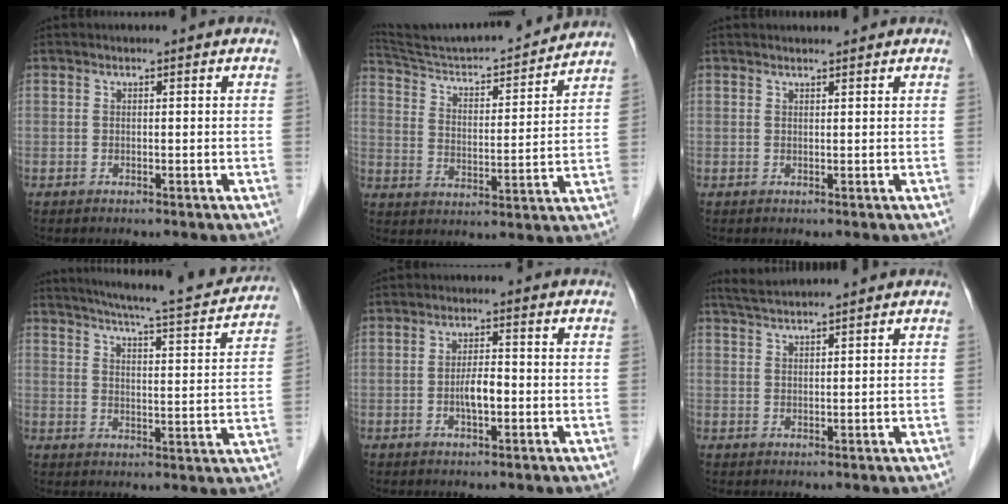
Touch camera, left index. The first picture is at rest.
{"total": 20.7, "force": [19.3, 1.4, 7.2], "torque": [-0.118, -0.003, 0.287]}
{"total": 1.8, "force": [1.7, 0.1, 0.6], "torque": [-0.007, 0.012, 0.026]}
{"total": 18.8, "force": [17.1, 1.3, 7.7], "torque": [-0.119, -0.019, 0.220]}
{"total": 3.5, "force": [-1.0, 1.0, 3.2], "torque": [-0.060, -0.001, -0.018]}
{"total": 4.2, "force": [3.8, -0.7, 1.5], "torque": [-0.026, 0.023, 0.072]}